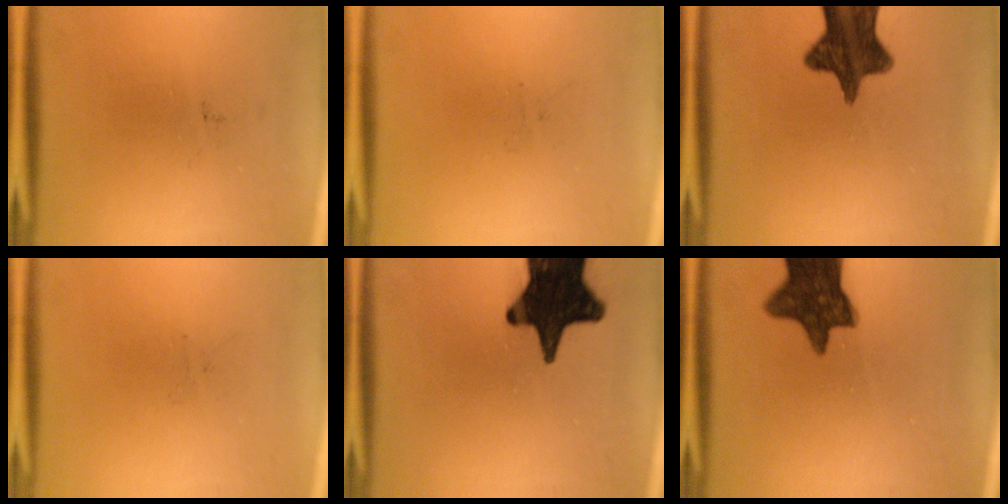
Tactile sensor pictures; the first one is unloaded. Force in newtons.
{"total": 0.0}
{"total": 12.3}
{"total": 0.0}
{"total": 18.8}
{"total": 11.9}